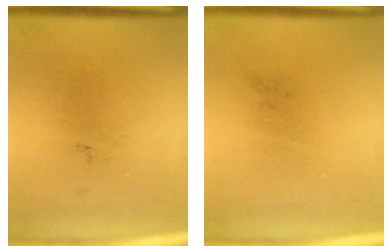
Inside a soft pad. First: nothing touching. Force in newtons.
{"total": 0.0}